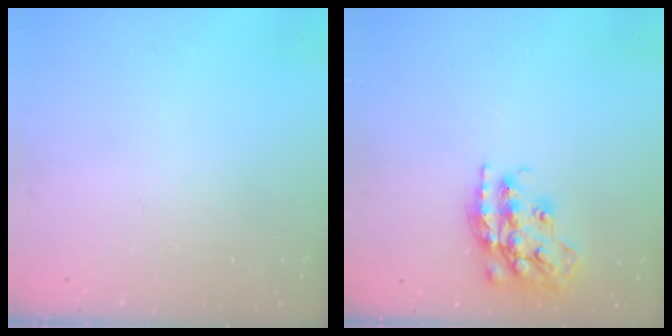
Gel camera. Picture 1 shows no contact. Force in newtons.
{"total": 16.6, "press": 16.6, "slide": 1.1}